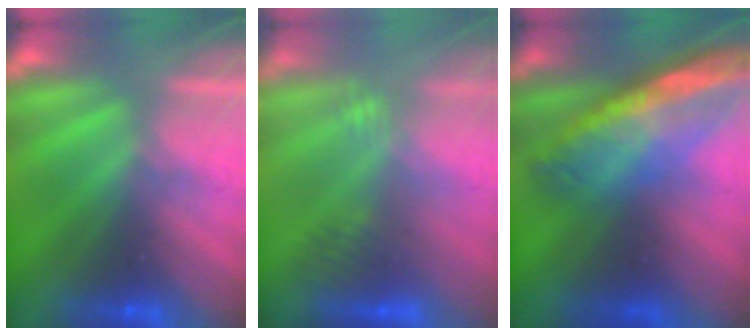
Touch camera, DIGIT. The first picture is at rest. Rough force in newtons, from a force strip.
{"total": 2.7}
{"total": 8.6}